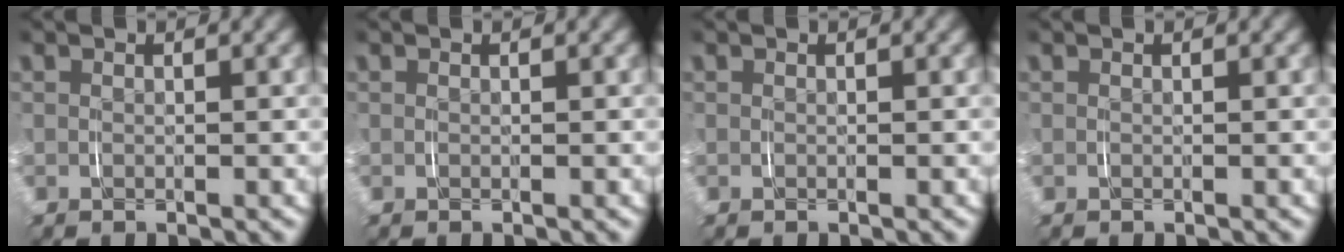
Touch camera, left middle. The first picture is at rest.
{"total": 0.0}
{"total": 0.0}
{"total": 0.0}